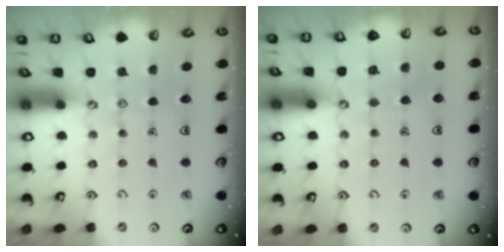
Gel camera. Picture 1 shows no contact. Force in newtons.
{"total": 4.4, "press": 4.3, "slide": 0.4}